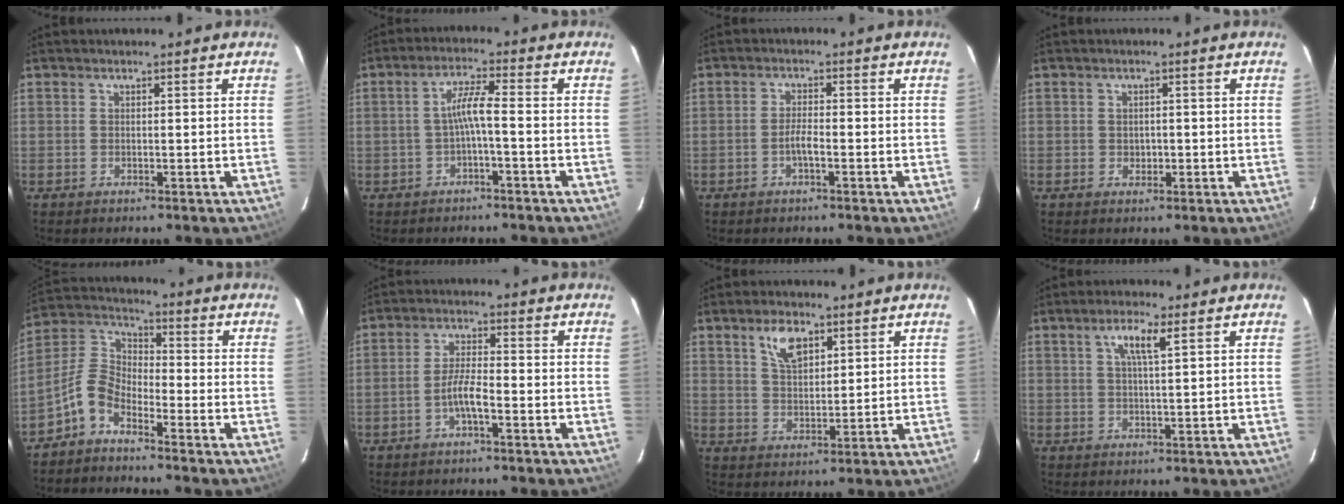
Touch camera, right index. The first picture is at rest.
{"total": 4.0, "force": [-1.5, -0.1, 3.7], "torque": [-0.079, 0.010, -0.026]}
{"total": 2.5, "force": [-1.3, 0.4, 2.2], "torque": [-0.046, 0.004, -0.026]}
{"total": 1.7, "force": [-0.3, 1.5, 0.8], "torque": [-0.011, 0.003, -0.005]}
{"total": 6.8, "force": [-4.7, 3.2, 3.7], "torque": [-0.087, 0.022, -0.107]}
{"total": 4.5, "force": [-2.3, 0.7, 3.8], "torque": [-0.081, 0.005, -0.044]}
{"total": 6.4, "force": [3.5, 3.1, 4.3], "torque": [-0.077, 0.007, 0.068]}
{"total": 4.3, "force": [2.0, 0.4, 3.8], "torque": [-0.073, 0.005, 0.034]}